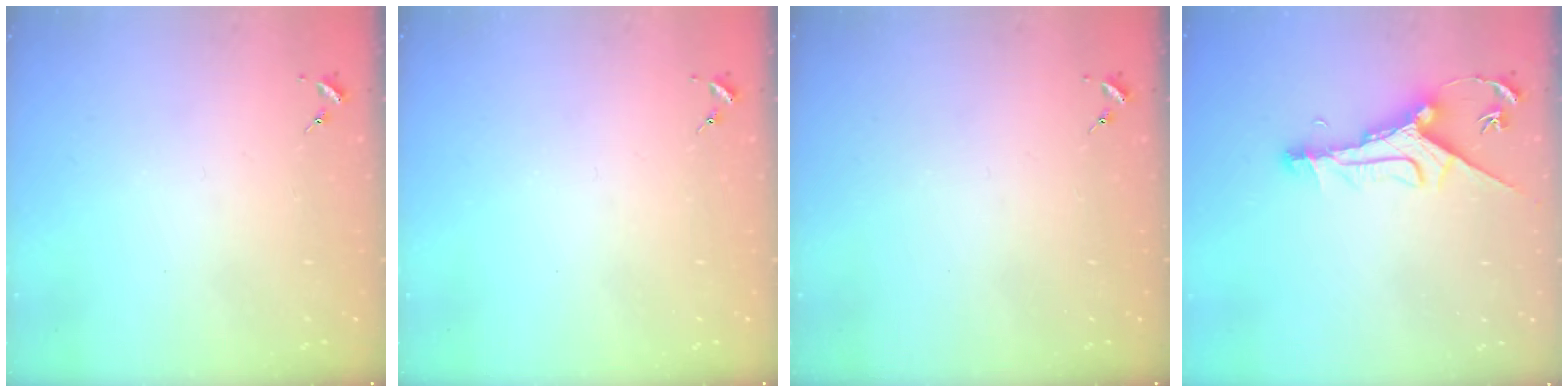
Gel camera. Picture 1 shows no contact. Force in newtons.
{"total": 0.0}
{"total": 0.0}
{"total": 12.3, "press": 12.2, "slide": 0.9}